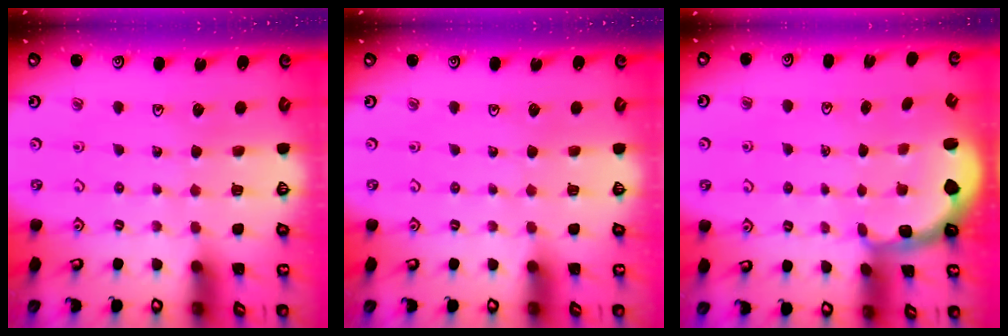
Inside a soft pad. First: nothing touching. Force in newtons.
{"total": 0.0}
{"total": 2.4, "press": 1.1, "slide": 2.2}